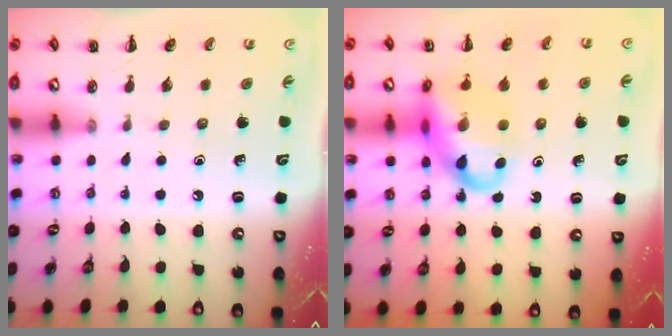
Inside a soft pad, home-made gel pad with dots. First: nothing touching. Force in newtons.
{"total": 17.5, "press": 17.2, "slide": 3.4}